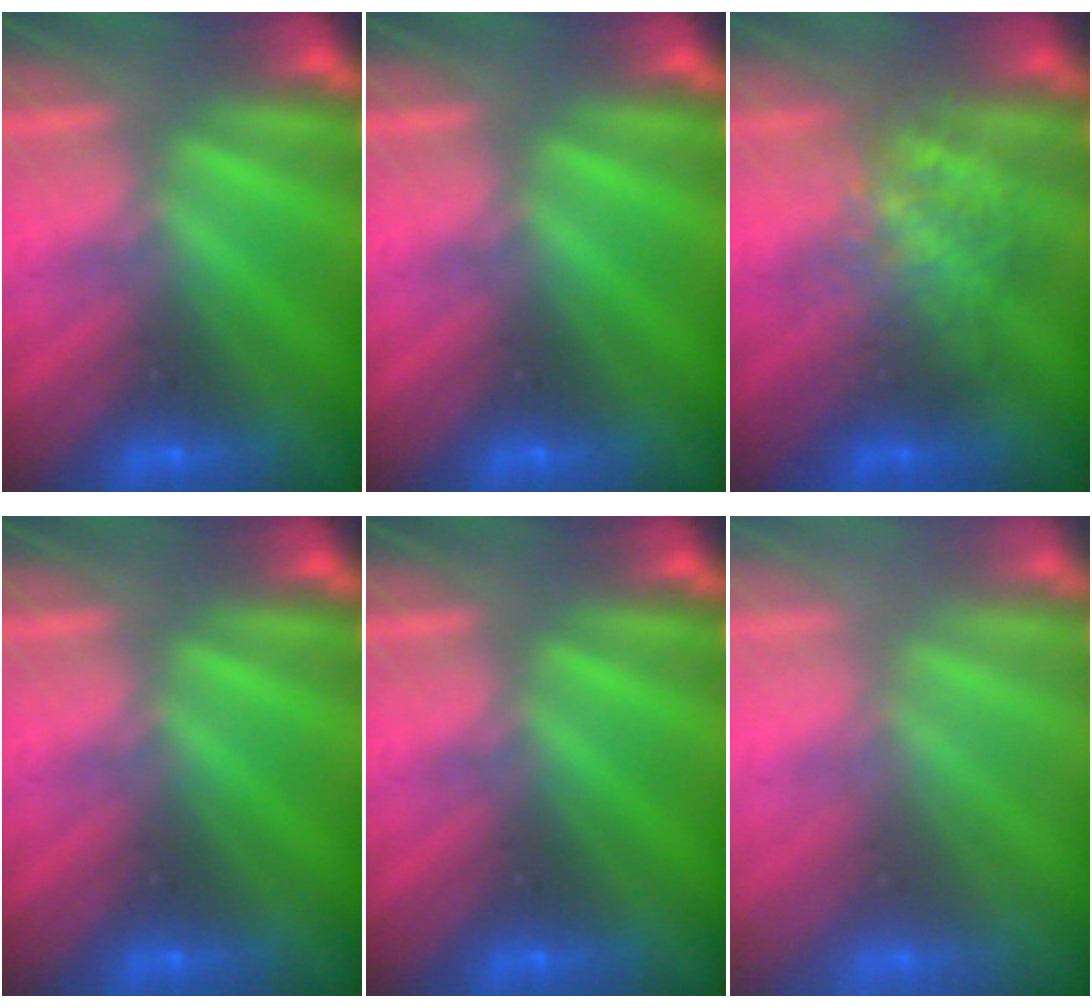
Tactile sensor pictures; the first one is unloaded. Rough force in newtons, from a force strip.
{"total": 0.0}
{"total": 2.1}
{"total": 0.0}
{"total": 0.0}
{"total": 2.6}